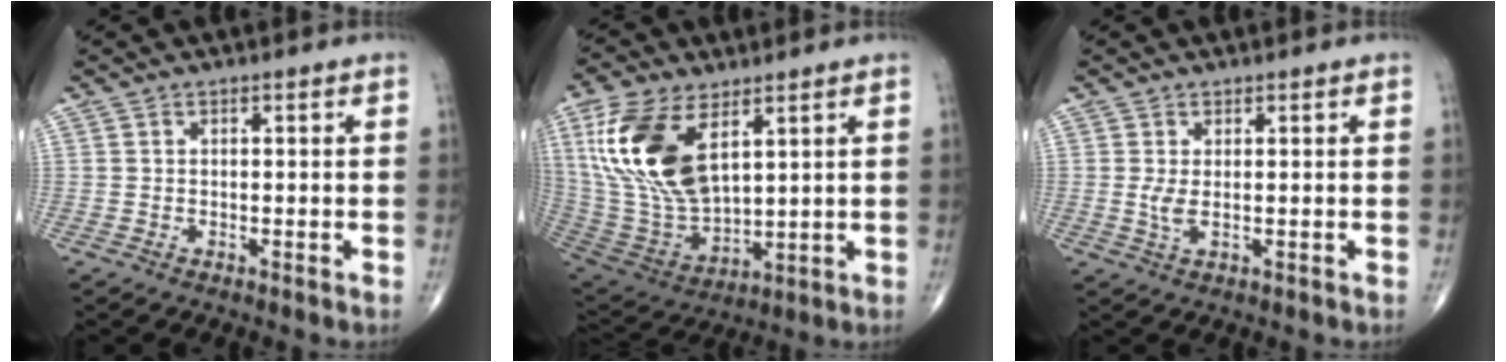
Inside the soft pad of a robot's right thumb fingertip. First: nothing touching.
{"total": 19.1, "force": [7.4, 9.8, 14.7], "torque": [-0.292, -0.029, 0.153]}
{"total": 2.2, "force": [0.2, 0.7, 2.1], "torque": [-0.051, -0.006, 0.007]}